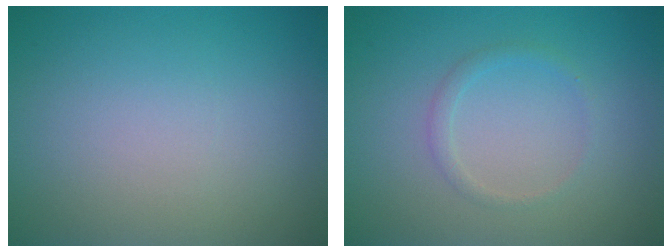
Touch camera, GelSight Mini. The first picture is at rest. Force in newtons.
{"total": 1.1, "press": 1.1, "slide": 0.0}